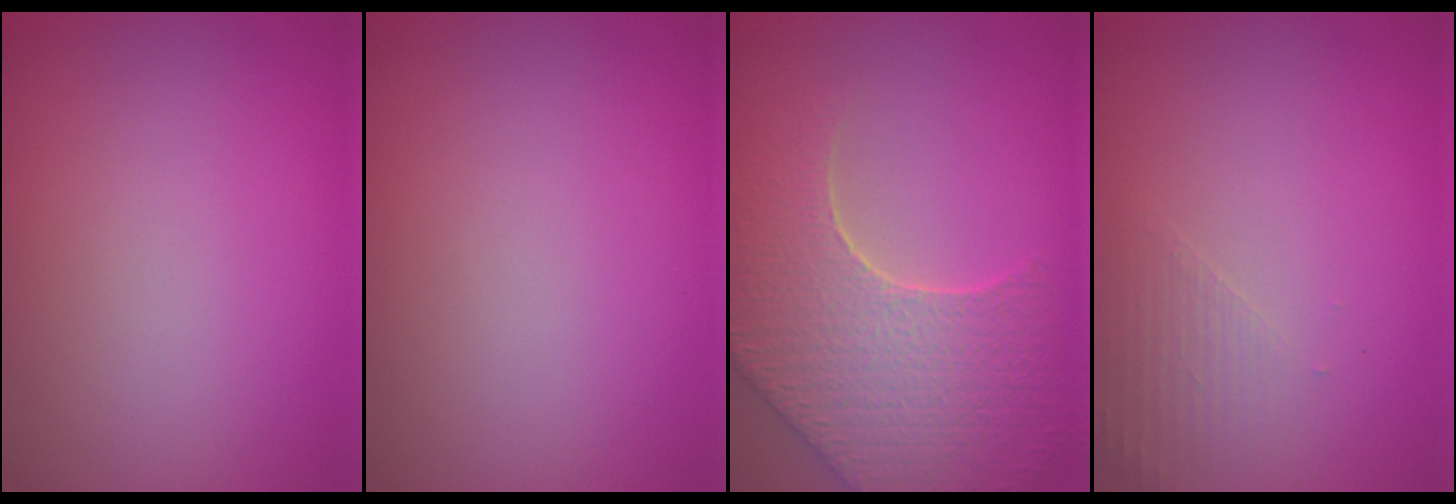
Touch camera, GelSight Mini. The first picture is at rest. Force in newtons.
{"total": 0.0}
{"total": 8.5, "press": 6.3, "slide": 5.8}
{"total": 1.6, "press": 1.6, "slide": 0.4}